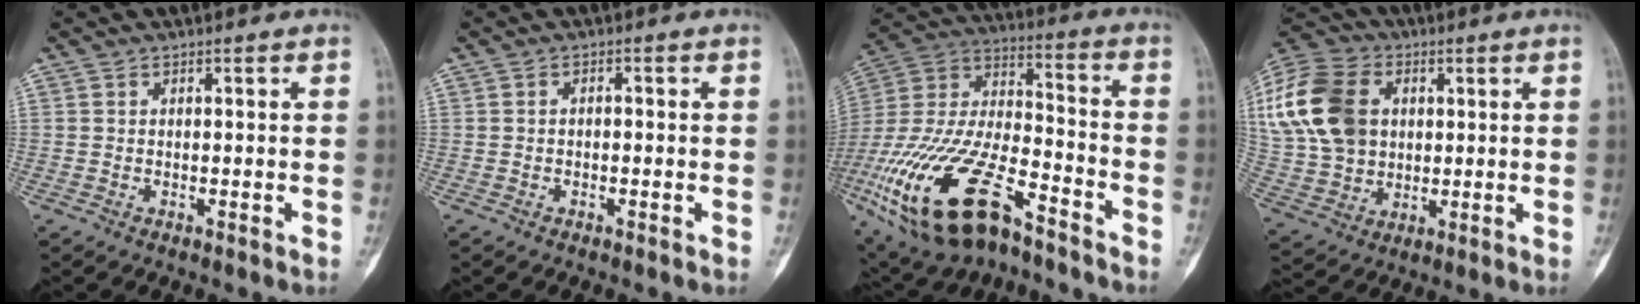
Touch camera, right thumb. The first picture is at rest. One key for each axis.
{"total": 0.8, "fx": -0.2, "fy": 0.5, "fz": 0.6, "tx": -0.006, "ty": 0.006, "tz": -0.007}
{"total": 29.4, "fx": -15.8, "fy": 13.0, "fz": 21.1, "tx": -0.489, "ty": 0.032, "tz": -0.281}
{"total": 21.5, "fx": 4.6, "fy": 16.1, "fz": 13.6, "tx": -0.287, "ty": 0.017, "tz": 0.088}